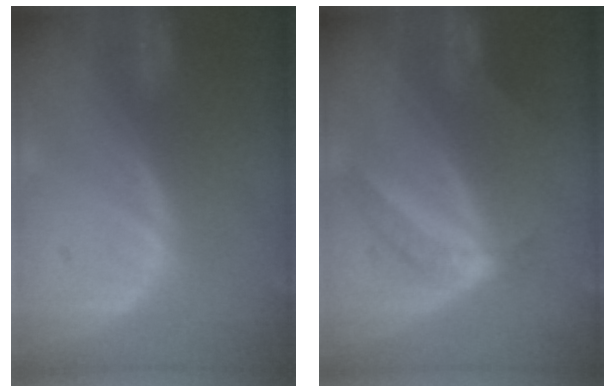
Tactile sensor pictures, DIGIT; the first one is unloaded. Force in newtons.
{"total": 5.9, "press": 4.9, "slide": 3.3}